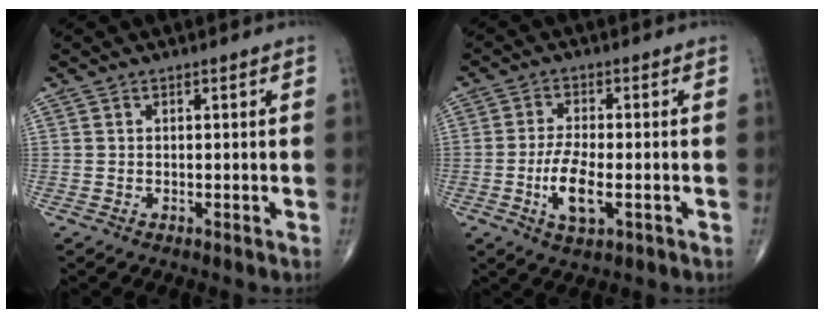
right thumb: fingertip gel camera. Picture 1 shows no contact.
{"total": 7.2, "force": [-2.0, 2.7, 6.3], "torque": [-0.126, 0.001, -0.036]}